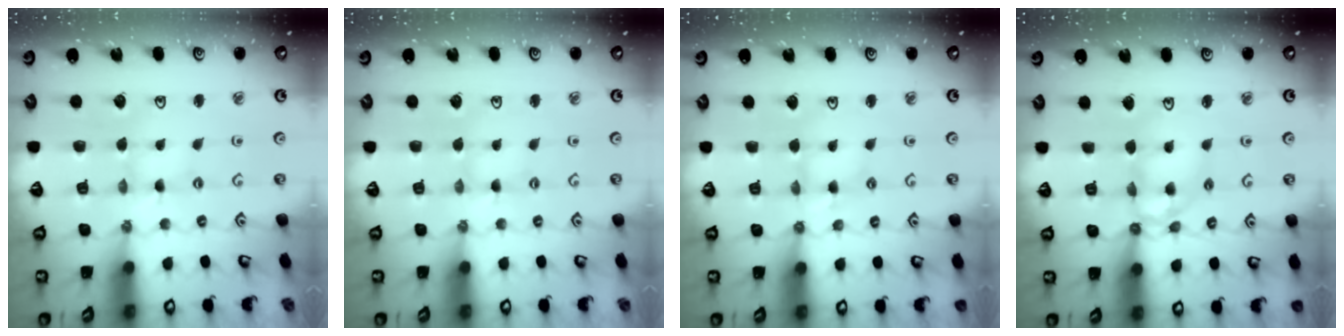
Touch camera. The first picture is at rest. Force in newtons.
{"total": 0.0}
{"total": 3.9, "press": 3.9, "slide": 0.4}
{"total": 9.3, "press": 9.3, "slide": 1.2}